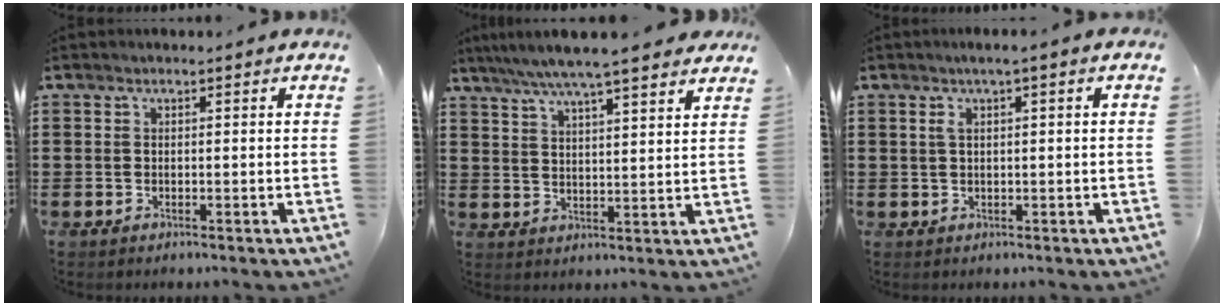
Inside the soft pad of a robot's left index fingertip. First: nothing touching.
{"total": 5.9, "force": [5.1, 0.2, 3.0], "torque": [-0.077, -0.016, 0.088]}
{"total": 1.9, "force": [0.2, 0.2, 1.9], "torque": [-0.035, -0.001, 0.004]}